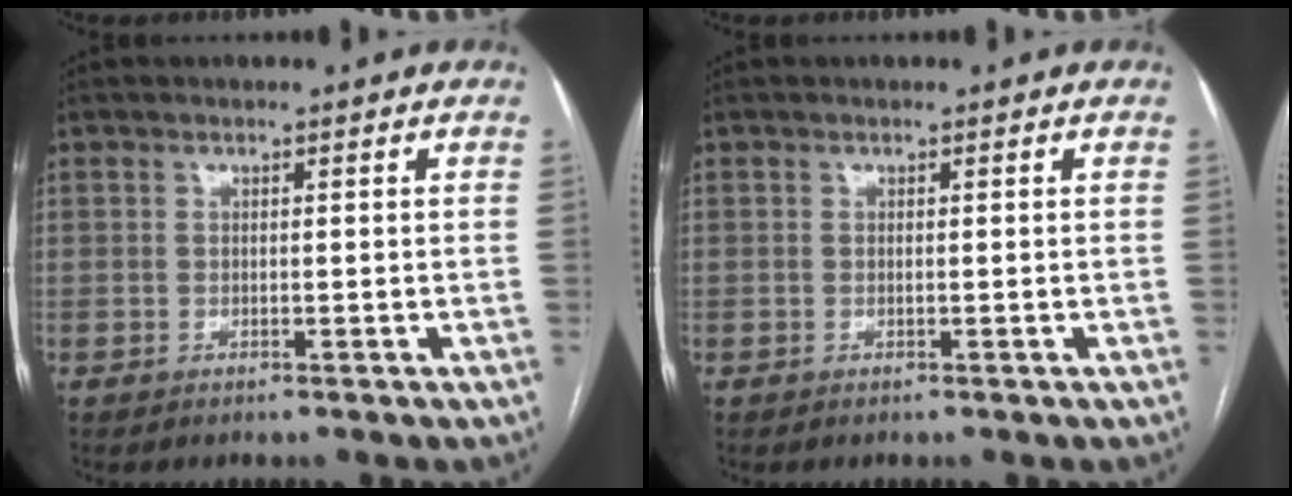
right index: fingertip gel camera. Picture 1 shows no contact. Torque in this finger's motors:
{"motor_torque": [0.08, 0.17, -0.01, 0.00]}